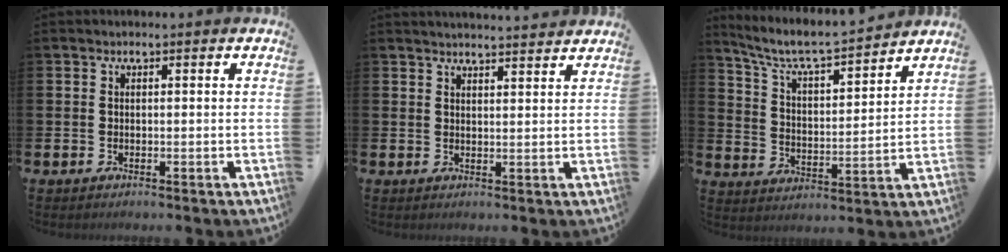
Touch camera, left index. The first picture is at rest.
{"total": 2.8, "force": [2.8, -0.2, -0.1], "torque": [-0.003, -0.016, 0.051]}
{"total": 7.2, "force": [6.8, 0.6, 2.3], "torque": [-0.076, -0.054, 0.115]}